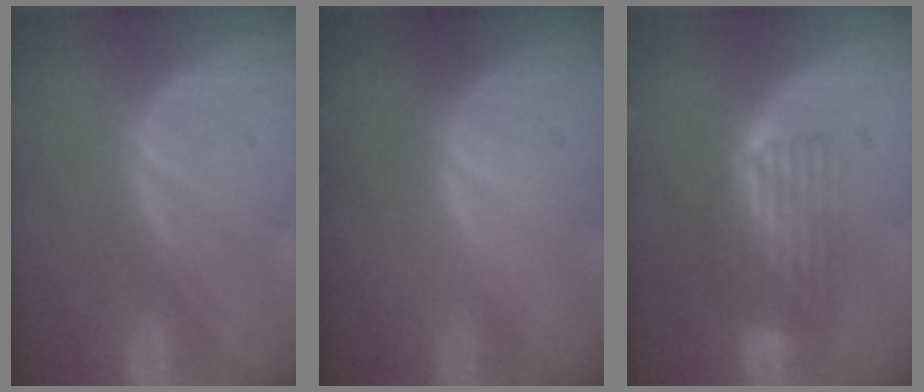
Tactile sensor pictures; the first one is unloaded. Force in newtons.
{"total": 0.0}
{"total": 6.9, "press": 6.1, "slide": 3.2}